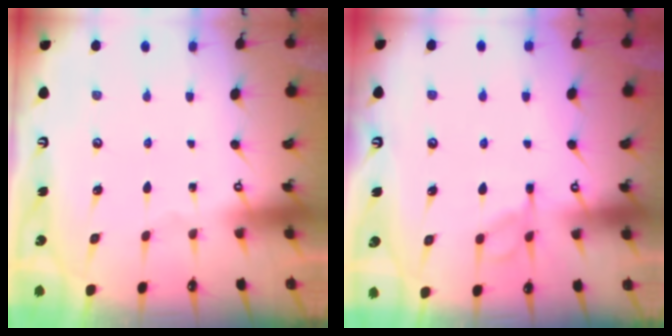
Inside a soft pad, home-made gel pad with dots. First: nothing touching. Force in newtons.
{"total": 8.1, "press": 8.0, "slide": 0.9}